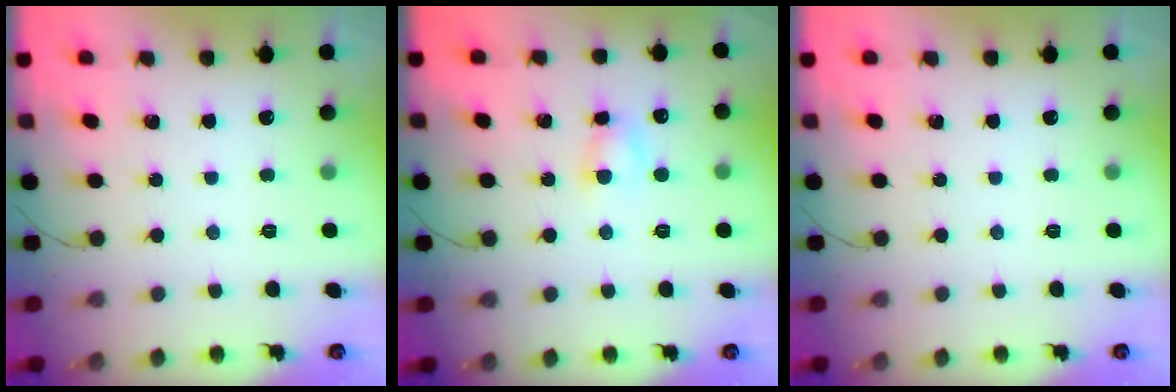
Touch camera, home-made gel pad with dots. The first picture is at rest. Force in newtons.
{"total": 4.0, "press": 3.8, "slide": 1.0}
{"total": 0.0}